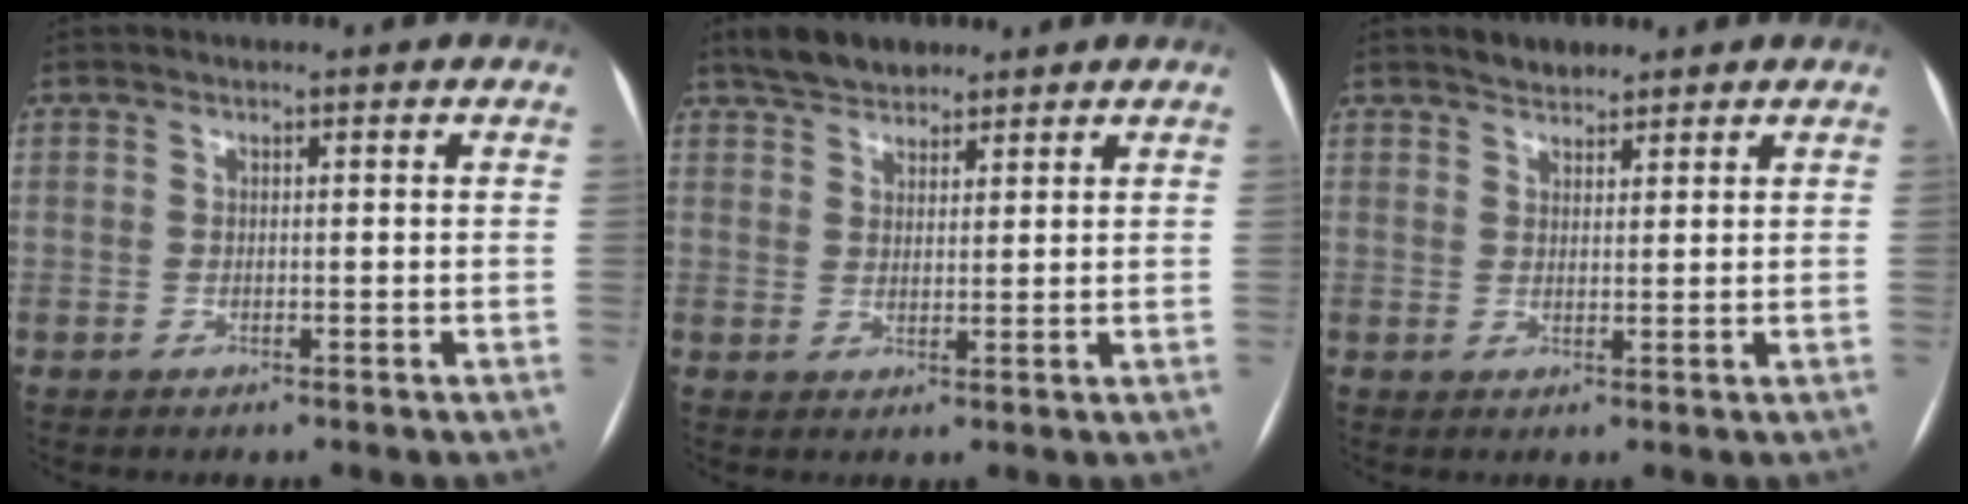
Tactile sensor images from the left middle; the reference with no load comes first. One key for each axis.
{"total": 4.8, "fx": 4.0, "fy": 2.1, "fz": 1.6, "tx": -0.030, "ty": 0.013, "tz": 0.075}
{"total": 2.6, "fx": 2.3, "fy": 1.1, "fz": 0.6, "tx": -0.010, "ty": 0.006, "tz": 0.036}